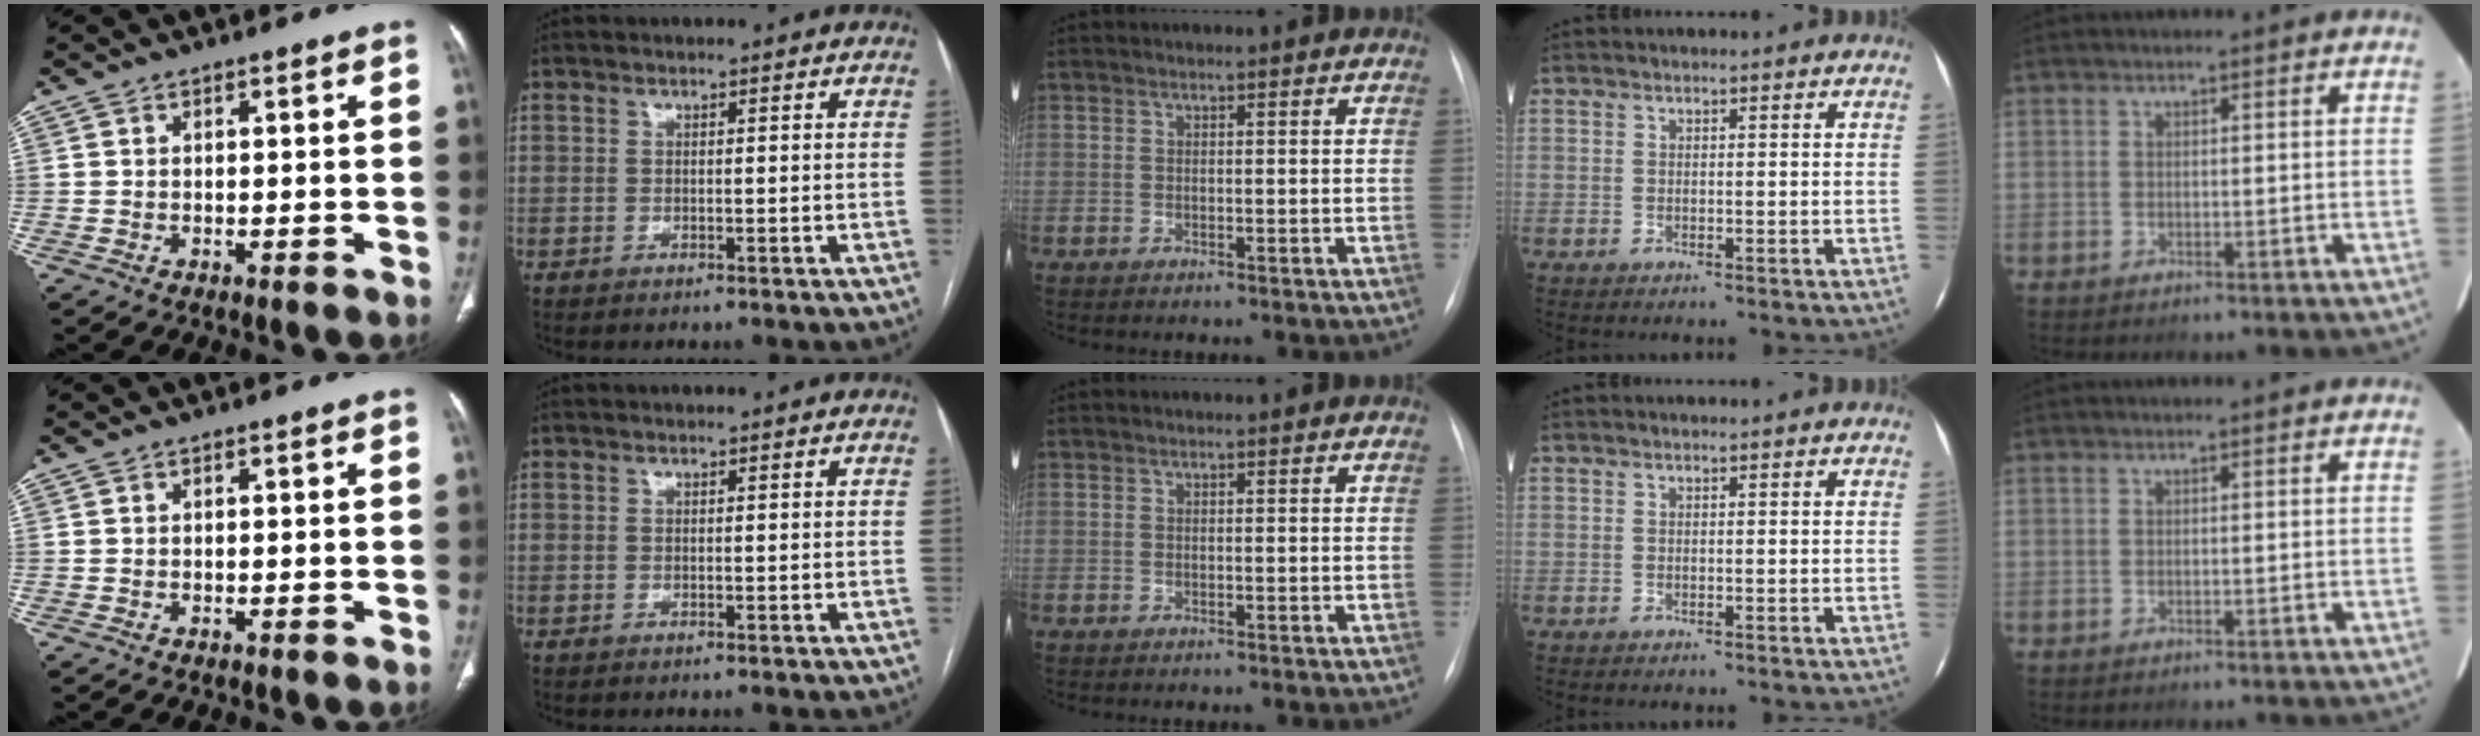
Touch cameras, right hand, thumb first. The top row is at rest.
{}